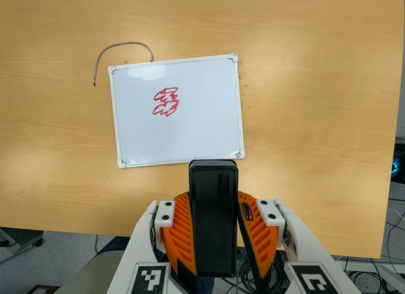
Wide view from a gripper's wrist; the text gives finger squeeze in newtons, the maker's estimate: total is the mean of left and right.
{"total": 8.5, "left": 6.5, "right": 10.5}